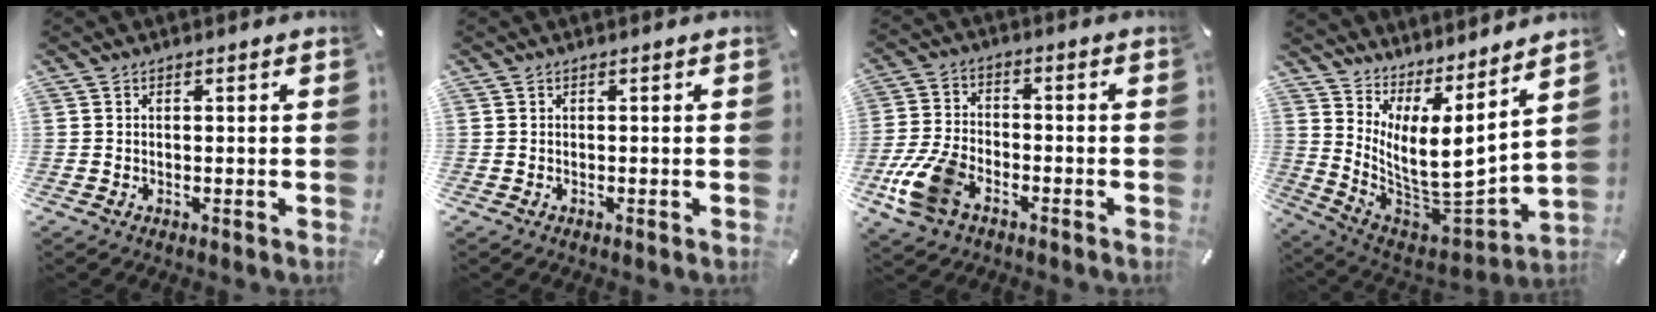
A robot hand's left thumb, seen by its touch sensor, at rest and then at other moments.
{"total": 0.0}
{"total": 10.9, "force": [-5.5, 6.7, 6.7], "torque": [-0.148, 0.018, -0.100]}
{"total": 9.4, "force": [3.0, 3.3, 8.3], "torque": [-0.165, -0.078, 0.051]}